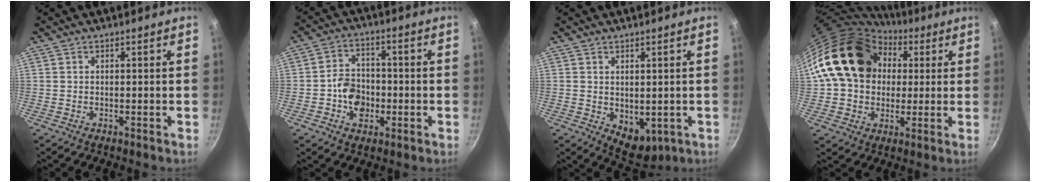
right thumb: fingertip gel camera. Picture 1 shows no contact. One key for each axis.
{"total": 8.0, "fx": -1.9, "fy": 6.3, "fz": 4.5, "tx": -0.051, "ty": 0.018, "tz": -0.040}
{"total": 6.0, "fx": 0.0, "fy": 4.2, "fz": 4.4, "tx": -0.038, "ty": -0.015, "tz": 0.017}
{"total": 19.1, "fx": 5.0, "fy": 15.0, "fz": 10.8, "tx": -0.153, "ty": 0.026, "tz": 0.083}